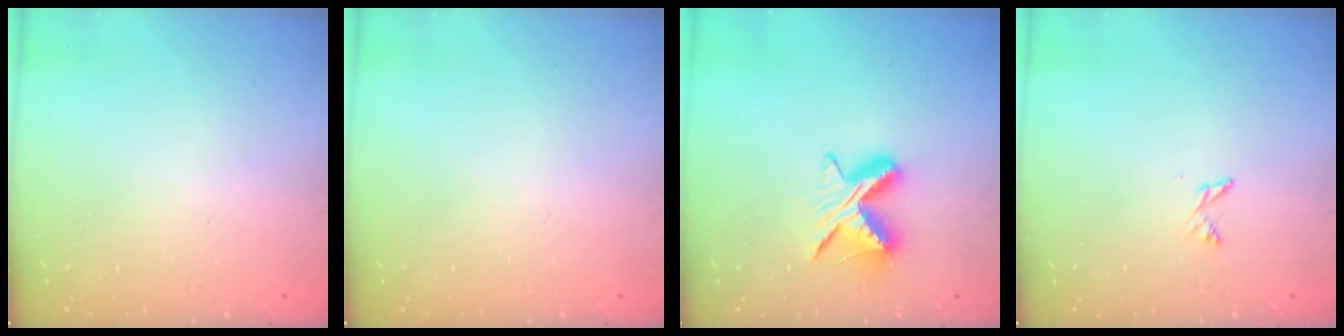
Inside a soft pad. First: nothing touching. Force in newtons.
{"total": 0.0}
{"total": 9.3, "press": 9.3, "slide": 0.8}
{"total": 3.4, "press": 3.3, "slide": 0.5}